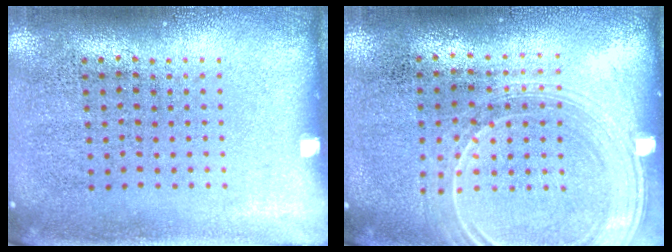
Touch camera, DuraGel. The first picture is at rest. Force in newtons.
{"total": 1.8, "press": 1.6, "slide": 0.7}